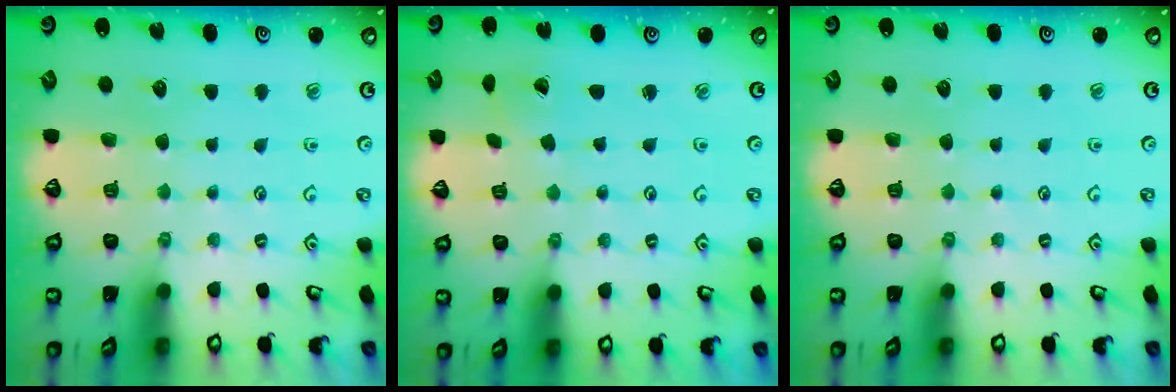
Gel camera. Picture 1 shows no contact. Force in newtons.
{"total": 0.6, "press": 0.6, "slide": 0.0}
{"total": 0.0}